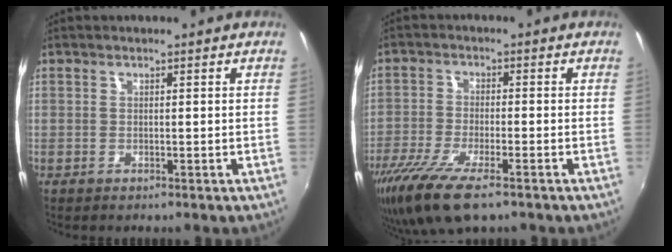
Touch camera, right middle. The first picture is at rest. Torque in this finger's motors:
{"motor_torque": [1.16, -0.98, 0.28, 0.17]}